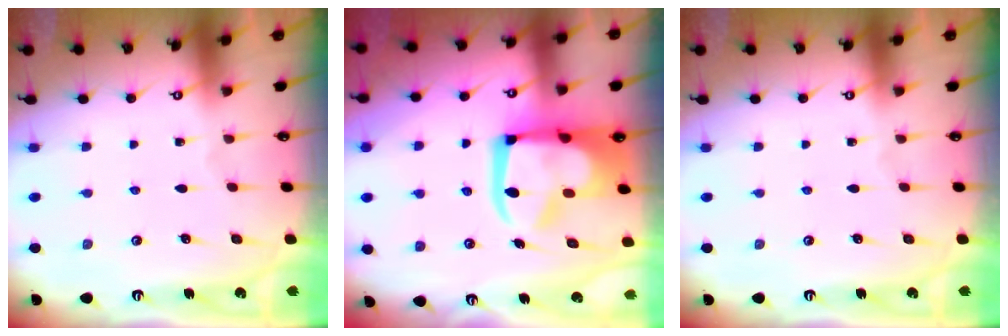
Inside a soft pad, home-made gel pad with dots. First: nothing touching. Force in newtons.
{"total": 12.2, "press": 12.0, "slide": 1.7}
{"total": 0.0}